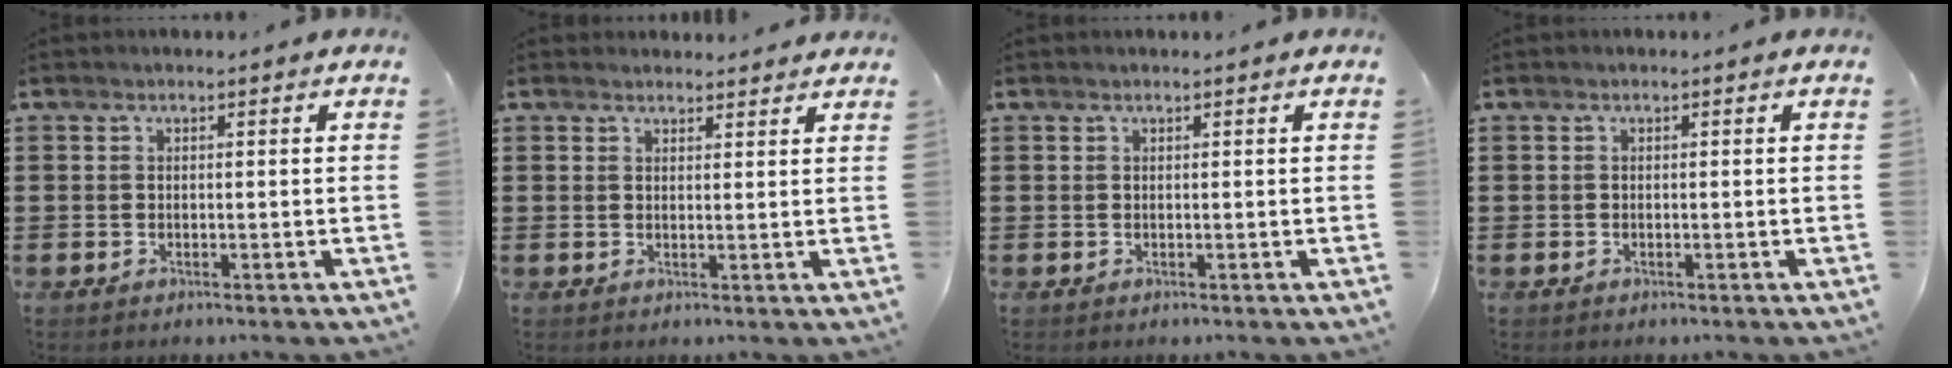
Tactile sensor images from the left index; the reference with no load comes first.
{"total": 1.8, "force": [1.8, 0.4, 0.0], "torque": [-0.004, 0.000, 0.035]}
{"total": 0.0}
{"total": 0.0}